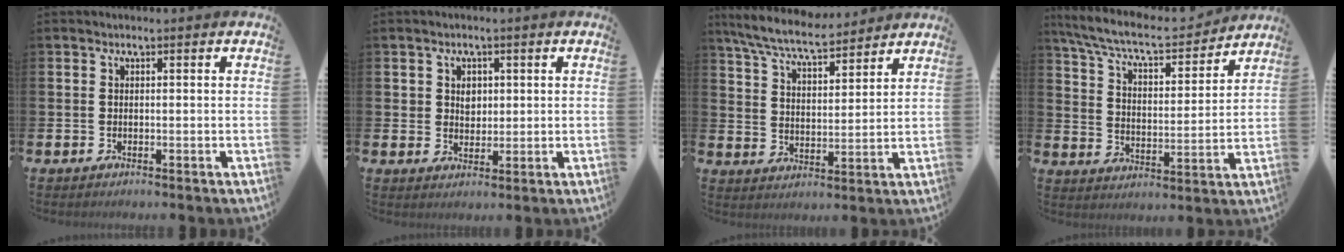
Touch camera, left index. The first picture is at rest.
{"total": 2.4, "force": [1.1, 1.9, 0.9], "torque": [-0.006, 0.003, 0.015]}
{"total": 7.7, "force": [7.2, 1.1, 2.7], "torque": [-0.083, -0.034, 0.129]}
{"total": 8.3, "force": [7.5, 1.8, 3.0], "torque": [-0.101, -0.049, 0.129]}